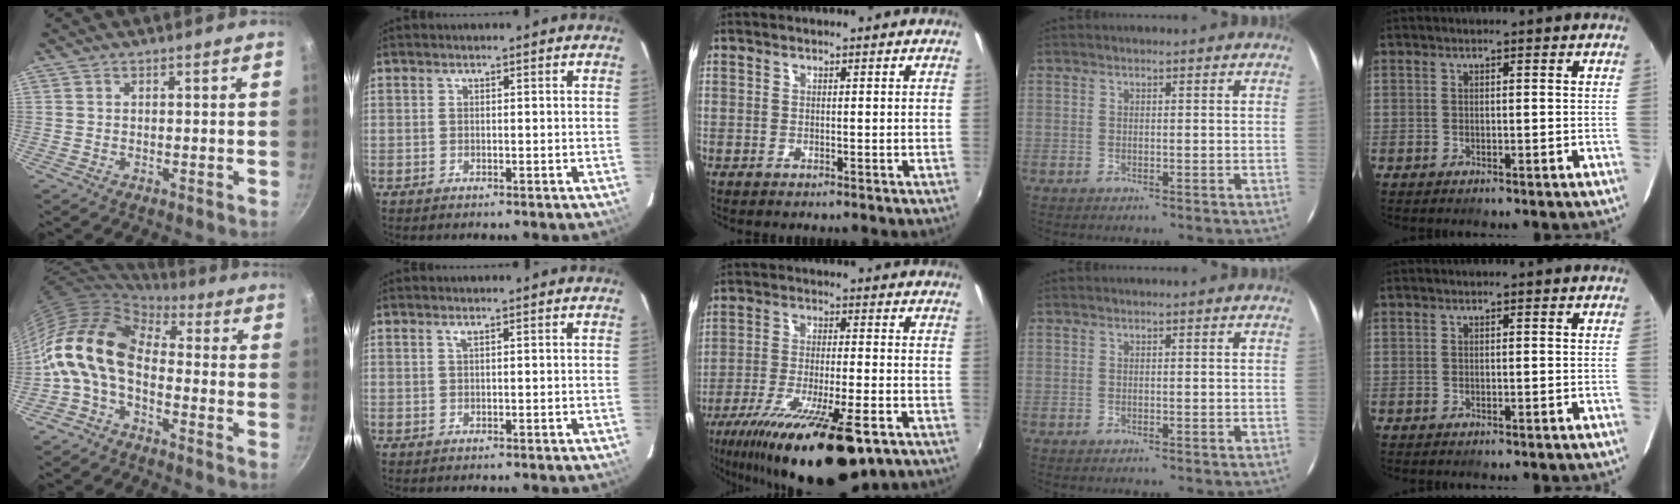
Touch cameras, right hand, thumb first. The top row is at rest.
{"thumb": {"total": 14.0, "force": [-1.8, 8.6, 10.9], "torque": [-0.195, 0.032, -0.056]}, "index": {"total": 0.6, "force": [0.3, -0.2, 0.5], "torque": [-0.011, 0.002, 0.005]}, "middle": {"total": 21.2, "force": [-13.4, 4.6, 15.8], "torque": [-0.287, -0.057, -0.214]}}